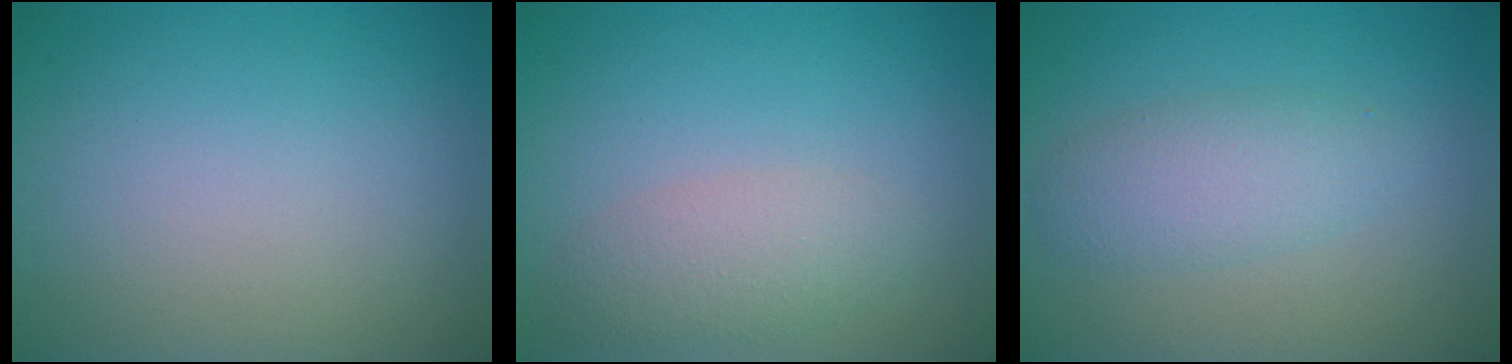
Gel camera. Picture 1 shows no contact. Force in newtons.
{"total": 2.7, "press": 2.7, "slide": 0.1}
{"total": 2.9, "press": 2.9, "slide": 0.1}